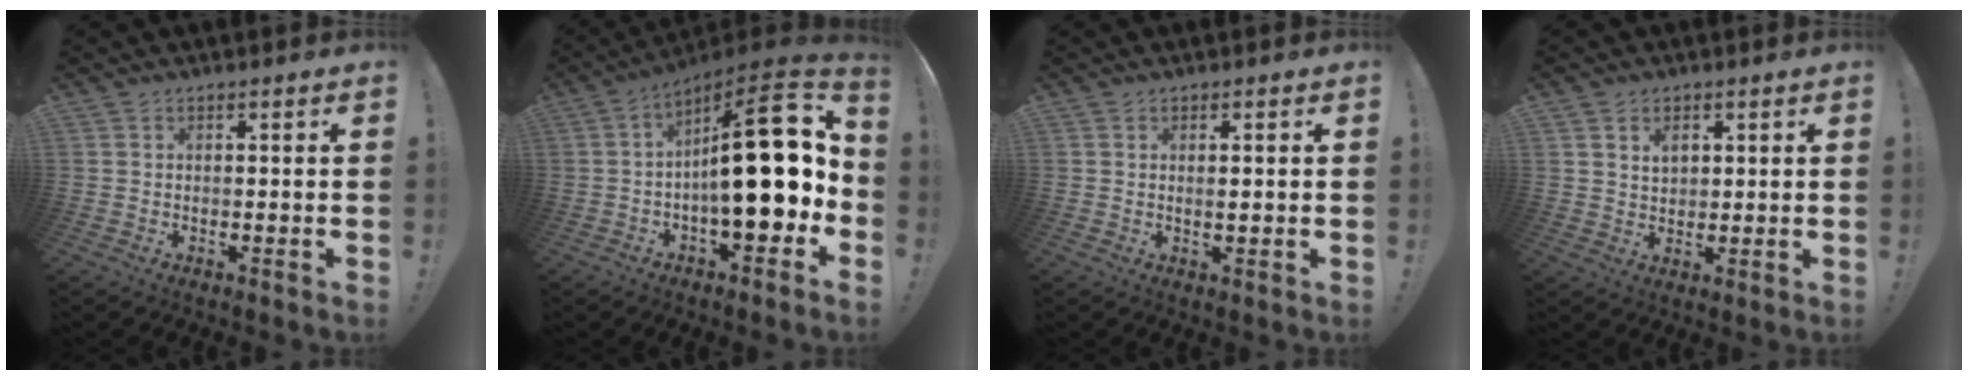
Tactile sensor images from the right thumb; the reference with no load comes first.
{"total": 24.0, "force": [0.5, 7.7, 22.7], "torque": [-0.338, -0.003, 0.005]}
{"total": 1.6, "force": [0.4, 0.1, 1.5], "torque": [-0.015, -0.007, 0.002]}
{"total": 4.0, "force": [1.8, 3.2, 1.5], "torque": [-0.011, -0.014, 0.029]}